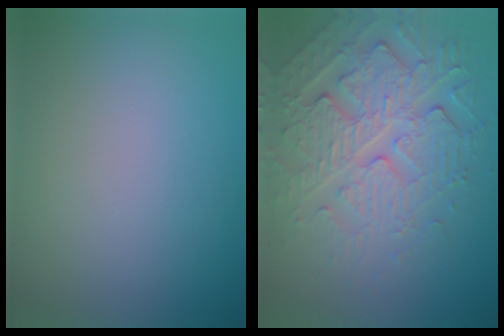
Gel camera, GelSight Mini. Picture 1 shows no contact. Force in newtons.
{"total": 5.7, "press": 4.6, "slide": 3.3}